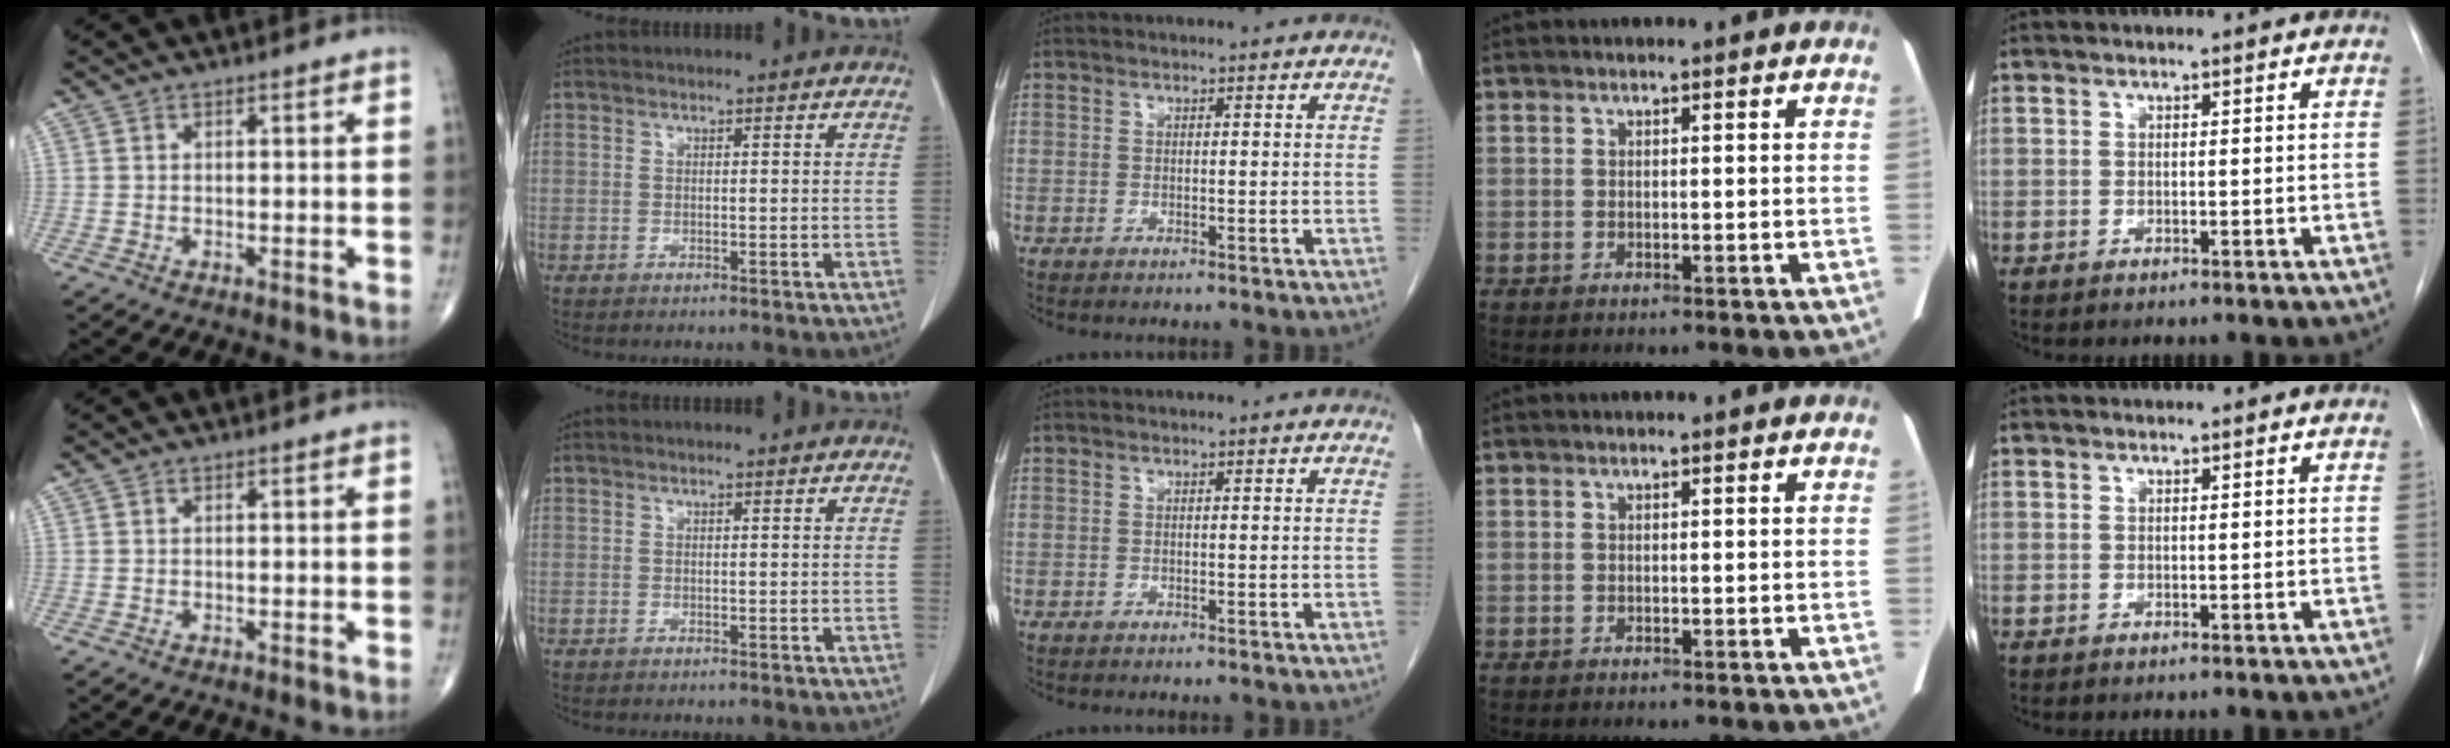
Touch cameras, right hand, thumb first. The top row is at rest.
{}